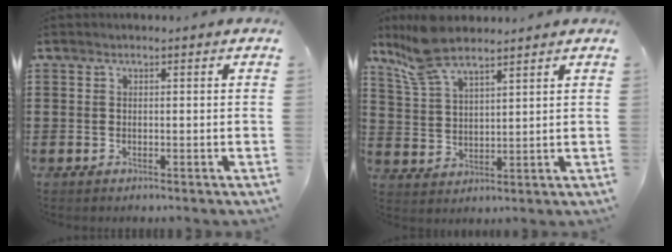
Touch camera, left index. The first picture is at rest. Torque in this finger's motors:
{"motor_torque": [1.14, -1.00, 0.64, 0.19]}